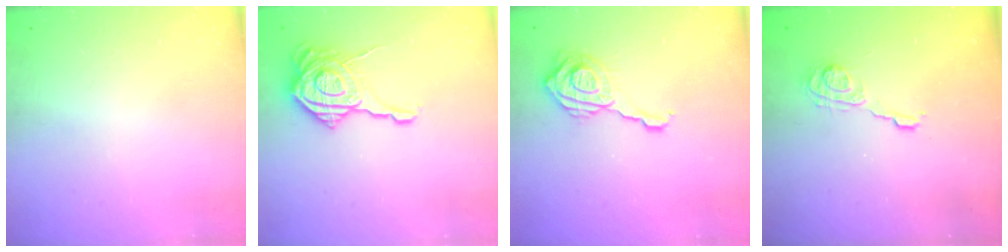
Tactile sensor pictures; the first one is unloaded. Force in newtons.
{"total": 17.6, "press": 17.5, "slide": 1.1}
{"total": 13.8, "press": 13.8, "slide": 1.3}
{"total": 6.1, "press": 6.1, "slide": 0.7}